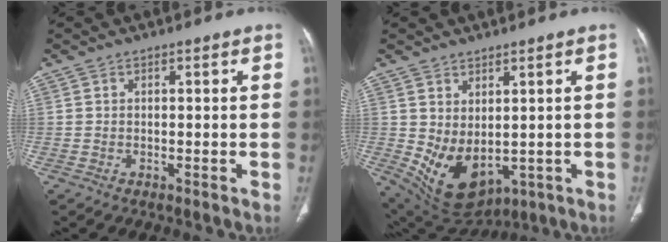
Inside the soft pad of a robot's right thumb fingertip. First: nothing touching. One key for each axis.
{"total": 10.6, "fx": -0.7, "fy": 6.5, "fz": 8.3, "tx": -0.133, "ty": -0.010, "tz": 0.025}